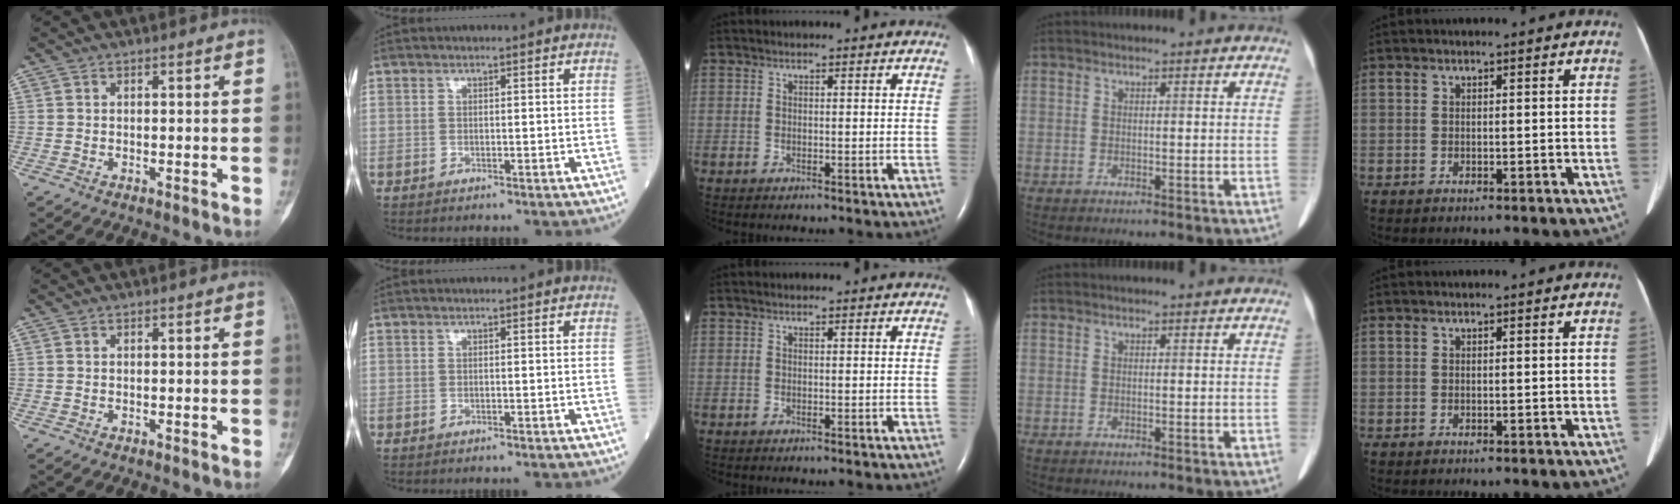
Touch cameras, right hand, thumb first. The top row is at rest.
{}